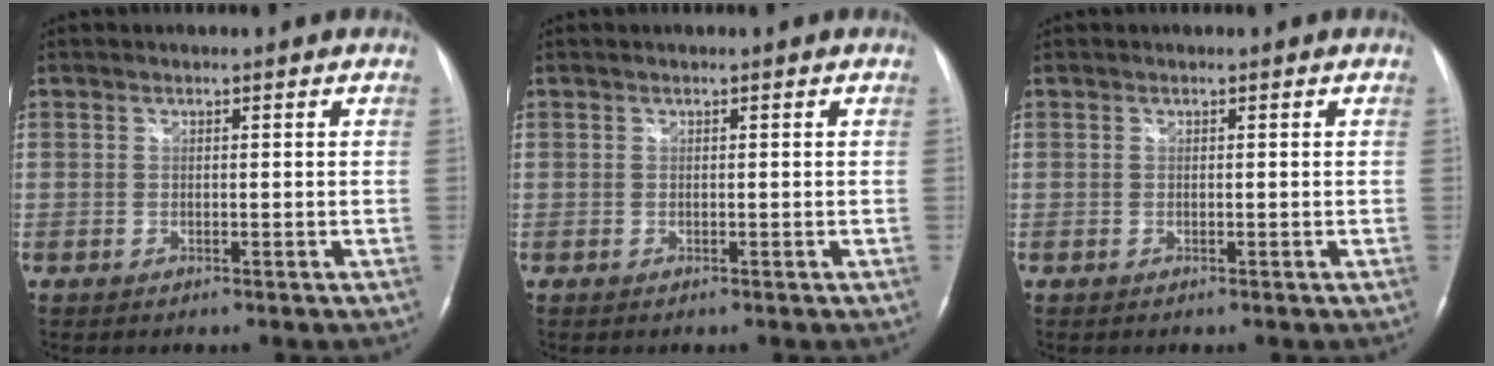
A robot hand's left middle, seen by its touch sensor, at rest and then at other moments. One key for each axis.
{"total": 0.0}
{"total": 0.0}